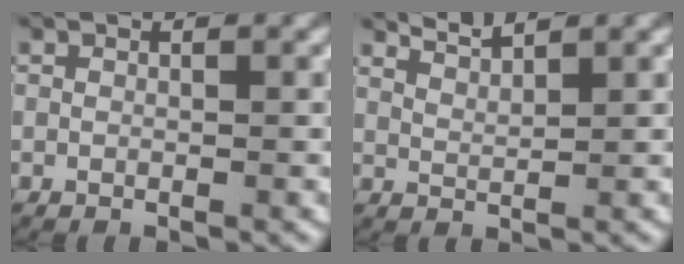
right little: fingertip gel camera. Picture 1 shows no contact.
{"total": 2.6, "force": [2.5, -0.3, 0.9], "torque": [-0.020, -0.005, 0.054]}